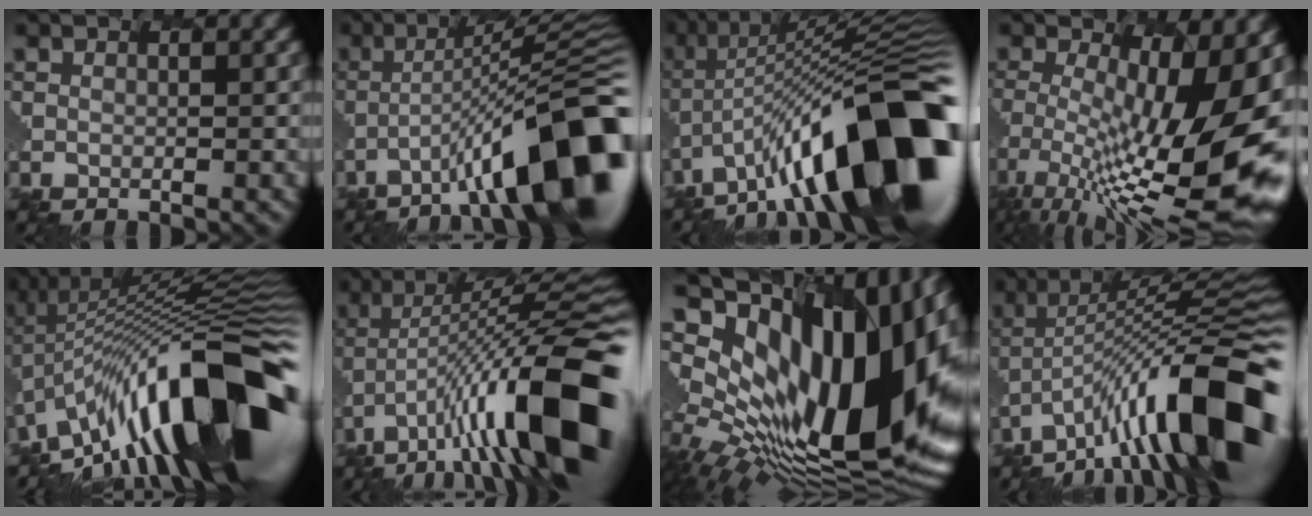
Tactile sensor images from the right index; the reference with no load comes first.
{"total": 12.1, "force": [-6.2, 2.2, 10.1], "torque": [-0.154, 0.016, -0.100]}
{"total": 15.7, "force": [-6.5, 5.3, 13.3], "torque": [-0.193, 0.037, -0.123]}
{"total": 14.6, "force": [-2.6, 4.5, 13.6], "torque": [-0.215, -0.014, -0.043]}
{"total": 14.7, "force": [-5.1, 4.4, 13.0], "torque": [-0.158, 0.055, -0.120]}
{"total": 14.6, "force": [-6.2, 3.9, 12.6], "torque": [-0.194, 0.021, -0.110]}
{"total": 18.3, "force": [3.1, 9.9, 15.1], "torque": [-0.266, -0.005, 0.051]}
{"total": 13.6, "force": [-6.4, 3.6, 11.5], "torque": [-0.187, 0.029, -0.112]}